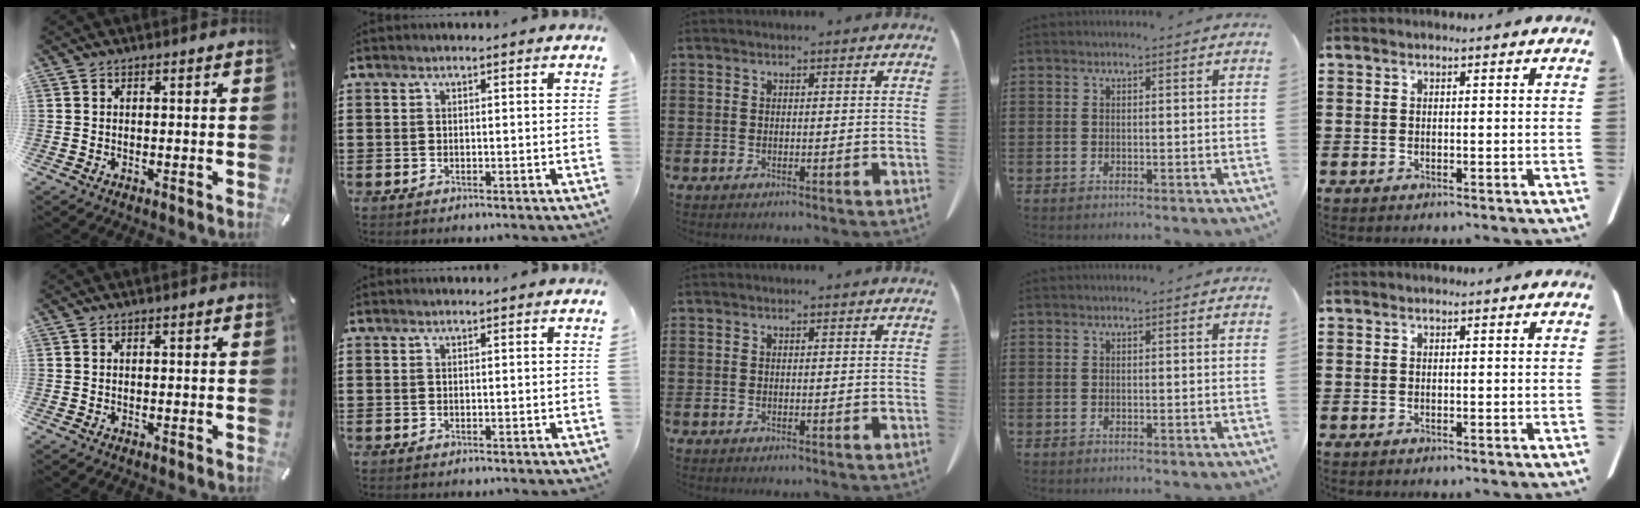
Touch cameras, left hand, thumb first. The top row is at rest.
{}